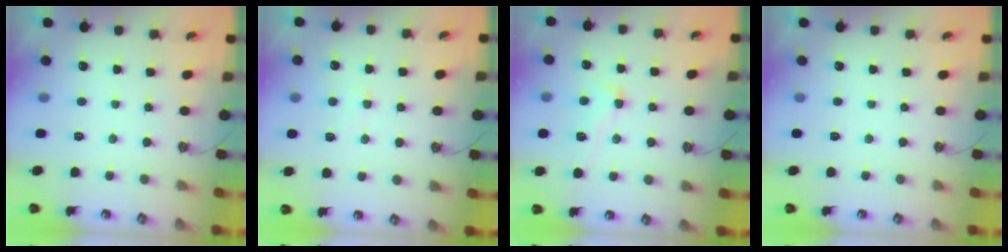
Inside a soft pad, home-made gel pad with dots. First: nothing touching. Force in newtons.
{"total": 2.4, "press": 2.2, "slide": 1.0}
{"total": 1.6, "press": 1.2, "slide": 1.0}
{"total": 0.0}